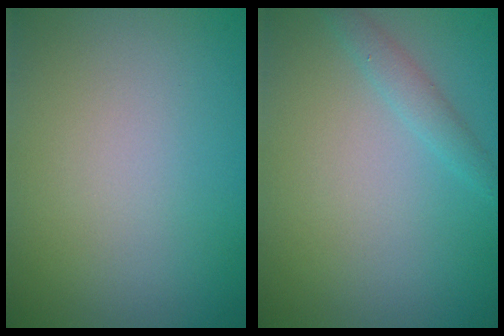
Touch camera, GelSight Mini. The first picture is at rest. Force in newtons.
{"total": 1.5, "press": 1.5, "slide": 0.1}